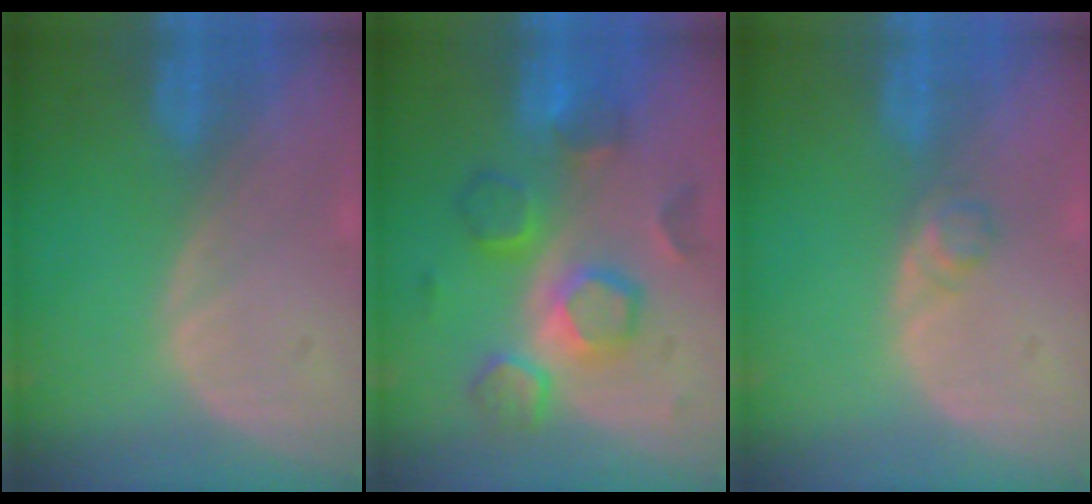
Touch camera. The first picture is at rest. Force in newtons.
{"total": 8.5, "press": 8.5, "slide": 0.2}
{"total": 1.6, "press": 1.6, "slide": 0.2}